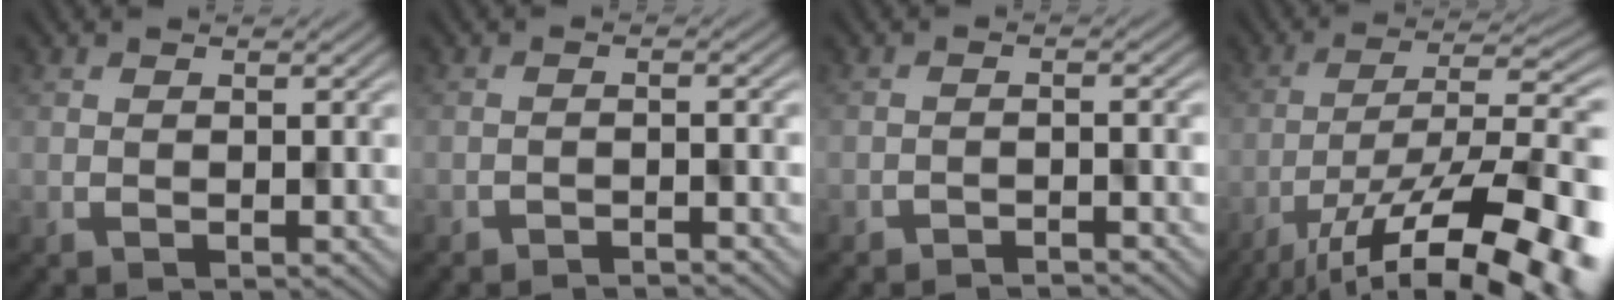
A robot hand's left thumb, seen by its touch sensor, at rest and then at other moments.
{"total": 2.1, "force": [-1.9, -0.4, -0.8], "torque": [0.019, 0.007, -0.038]}
{"total": 2.4, "force": [-2.2, -0.4, -0.8], "torque": [0.018, 0.008, -0.045]}
{"total": 15.8, "force": [-9.9, 4.8, 11.2], "torque": [-0.181, -0.013, -0.156]}